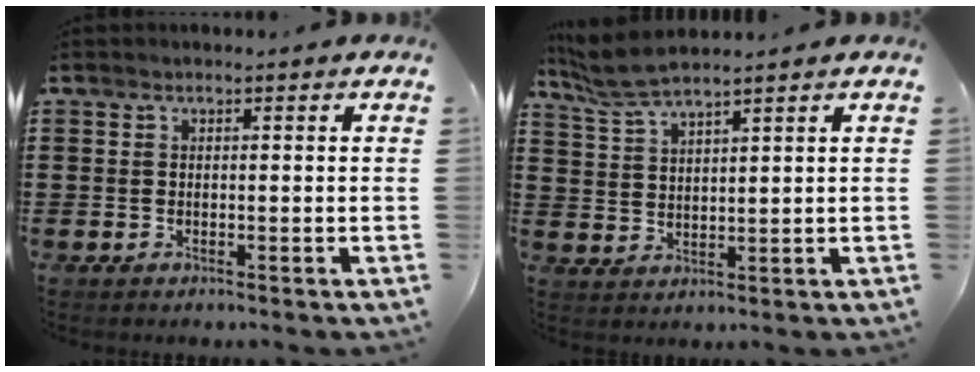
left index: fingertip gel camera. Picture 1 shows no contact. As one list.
[{"total": 4.8, "force": [4.2, 0.4, 2.3], "torque": [-0.057, -0.009, 0.078]}]